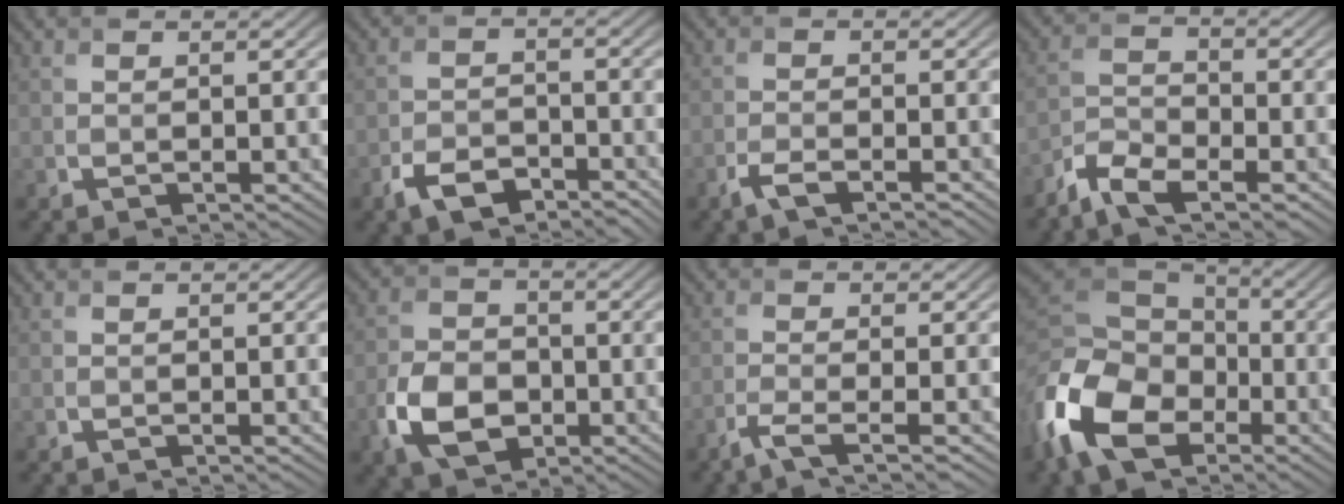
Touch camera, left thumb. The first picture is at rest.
{"total": 5.0, "force": [-3.4, 2.5, 2.6], "torque": [-0.049, -0.005, -0.070]}
{"total": 2.6, "force": [-1.9, 0.6, 1.7], "torque": [-0.040, -0.001, -0.043]}
{"total": 5.4, "force": [-4.2, 1.7, 3.0], "torque": [-0.066, -0.007, -0.093]}
{"total": 0.0}
{"total": 7.6, "force": [-2.8, 5.3, 4.7], "torque": [-0.104, -0.008, -0.060]}
{"total": 3.1, "force": [-1.9, 0.4, 2.4], "torque": [-0.043, 0.002, -0.055]}
{"total": 15.7, "force": [-6.3, 10.6, 9.6], "torque": [-0.260, -0.040, -0.128]}